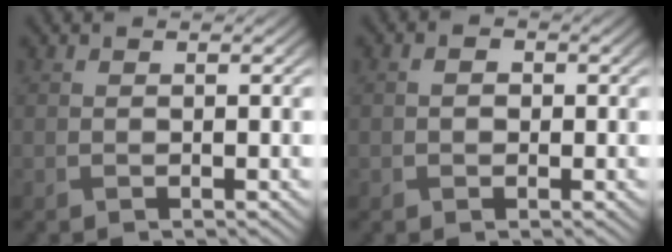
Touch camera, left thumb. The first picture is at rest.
{"total": 1.4, "force": [0.0, 1.2, 0.7], "torque": [-0.015, -0.002, -0.002]}